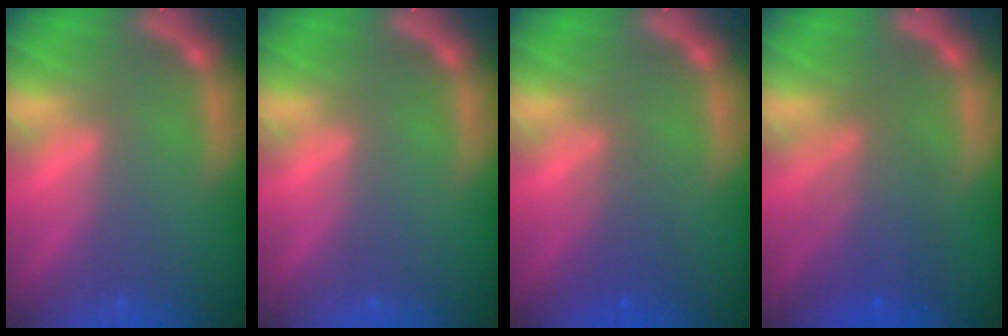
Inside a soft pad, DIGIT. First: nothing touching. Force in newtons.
{"total": 0.0}
{"total": 2.5}
{"total": 5.0}